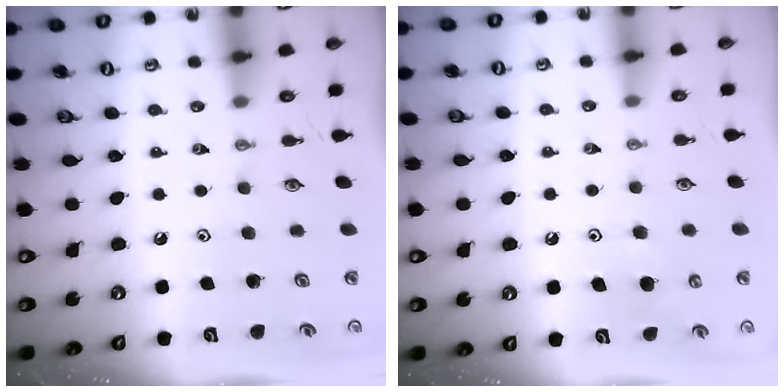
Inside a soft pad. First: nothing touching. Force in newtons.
{"total": 5.7, "press": 5.7, "slide": 0.6}